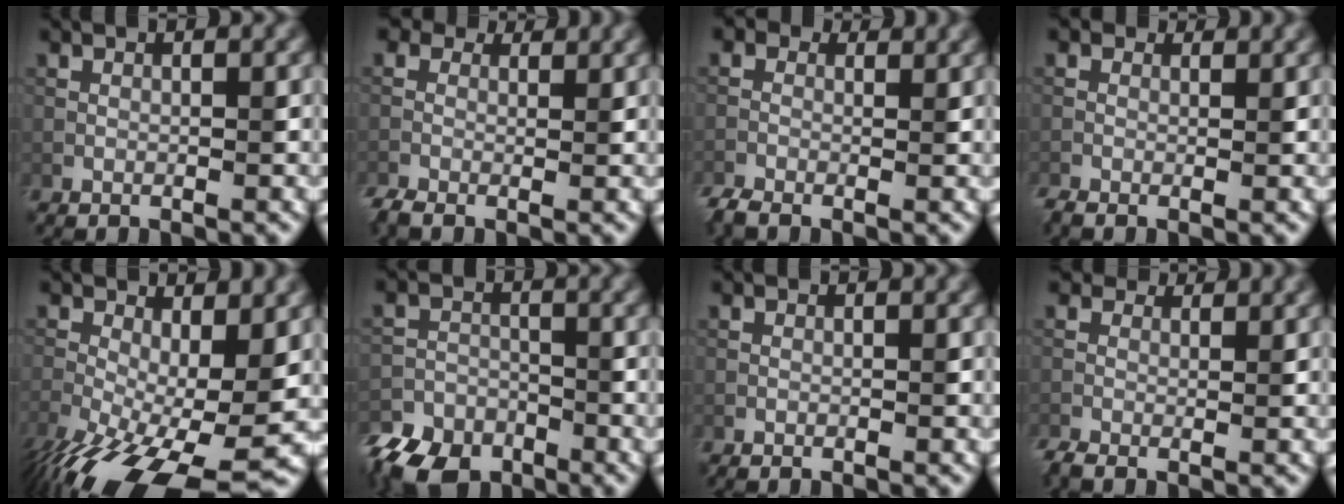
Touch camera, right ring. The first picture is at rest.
{"total": 3.9, "force": [0.6, 2.8, 2.6], "torque": [-0.056, -0.002, 0.005]}
{"total": 3.0, "force": [-1.1, 2.1, 1.8], "torque": [-0.040, -0.003, -0.023]}
{"total": 1.9, "force": [-0.3, 1.4, 1.3], "torque": [-0.027, -0.004, -0.009]}
{"total": 13.6, "force": [-4.9, 5.8, 11.2], "torque": [-0.212, -0.038, -0.066]}
{"total": 7.2, "force": [-5.8, 3.7, 2.1], "torque": [-0.039, -0.013, -0.100]}
{"total": 0.0}
{"total": 3.0, "force": [0.7, 2.1, 2.1], "torque": [-0.045, -0.006, 0.004]}